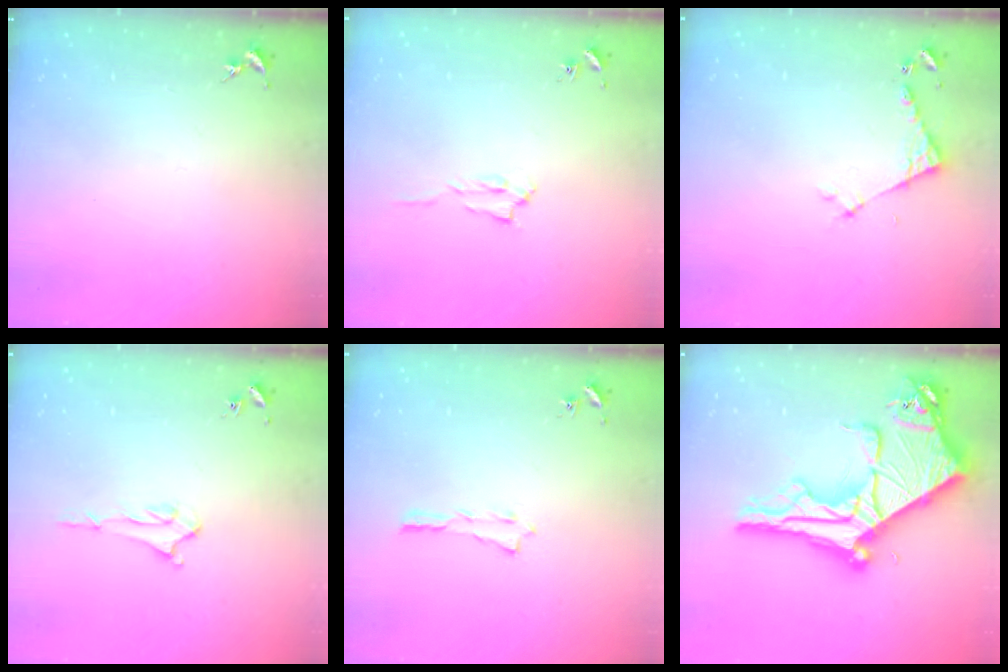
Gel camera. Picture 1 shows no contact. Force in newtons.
{"total": 1.4, "press": 1.4, "slide": 0.2}
{"total": 3.9, "press": 3.9, "slide": 0.3}
{"total": 1.7, "press": 1.6, "slide": 0.4}
{"total": 0.0}
{"total": 13.5, "press": 13.4, "slide": 1.4}